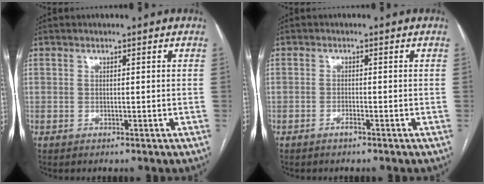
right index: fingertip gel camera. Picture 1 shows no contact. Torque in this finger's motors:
{"motor_torque": [0.34, 0.22, -0.01, 0.01]}